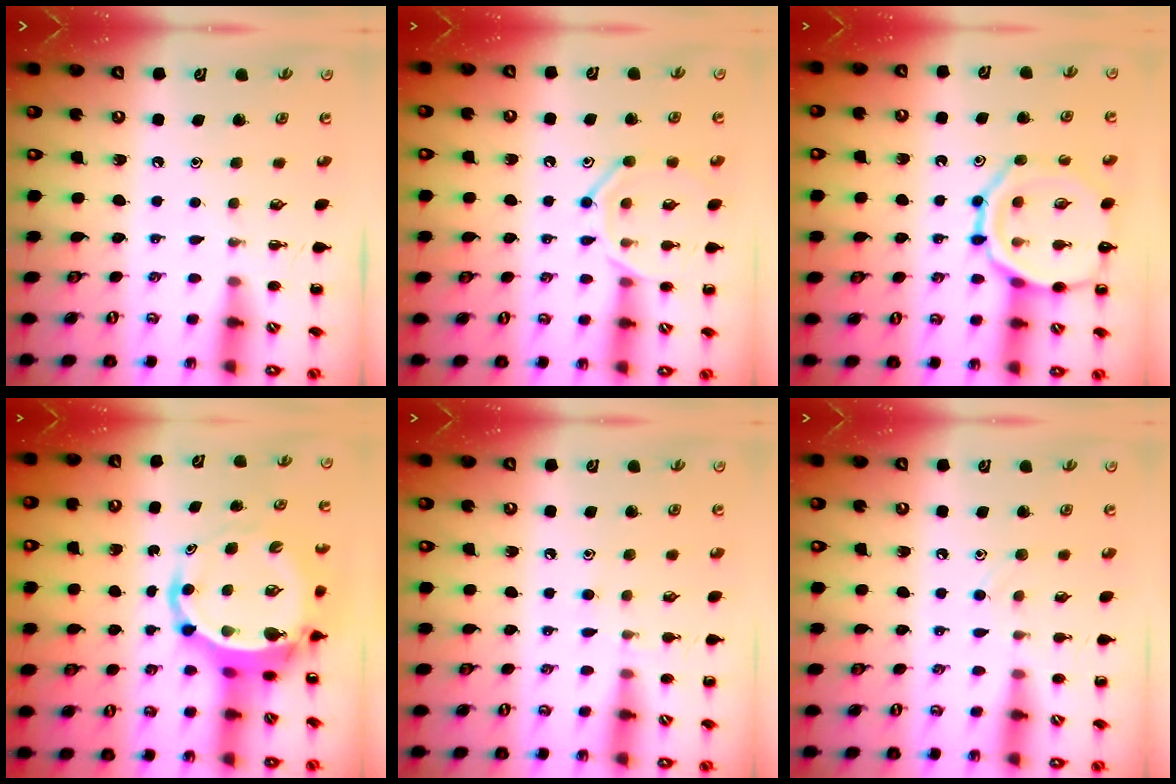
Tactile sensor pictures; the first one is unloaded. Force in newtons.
{"total": 11.3, "press": 11.3, "slide": 0.8}
{"total": 15.2, "press": 15.1, "slide": 1.3}
{"total": 7.5, "press": 7.1, "slide": 2.5}
{"total": 6.0, "press": 5.6, "slide": 2.2}
{"total": 7.1, "press": 6.7, "slide": 2.3}